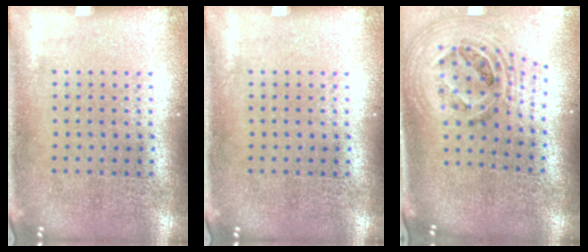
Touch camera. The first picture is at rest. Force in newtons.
{"total": 0.0}
{"total": 1.9, "press": 1.5, "slide": 1.1}